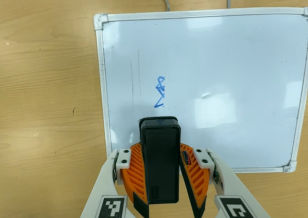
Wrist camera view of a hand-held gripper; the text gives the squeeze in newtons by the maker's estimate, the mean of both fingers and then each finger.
{"total": 9.9, "left": 9.8, "right": 10.0}